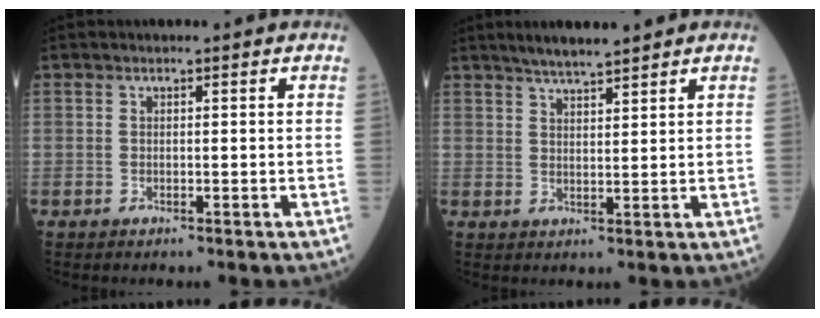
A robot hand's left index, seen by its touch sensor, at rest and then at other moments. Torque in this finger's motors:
{"motor_torque": [0.01, -0.01, 0.08, 0.04]}